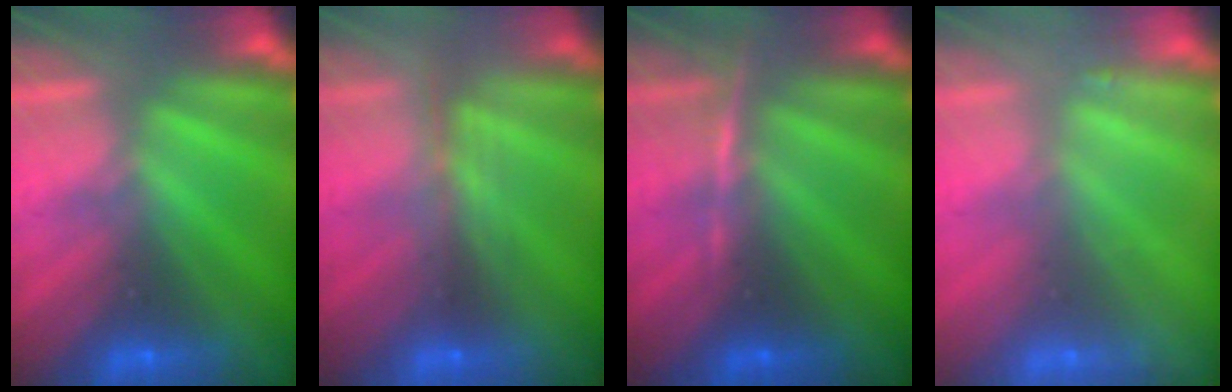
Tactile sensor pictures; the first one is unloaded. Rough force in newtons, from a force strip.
{"total": 2.4}
{"total": 2.9}
{"total": 2.3}